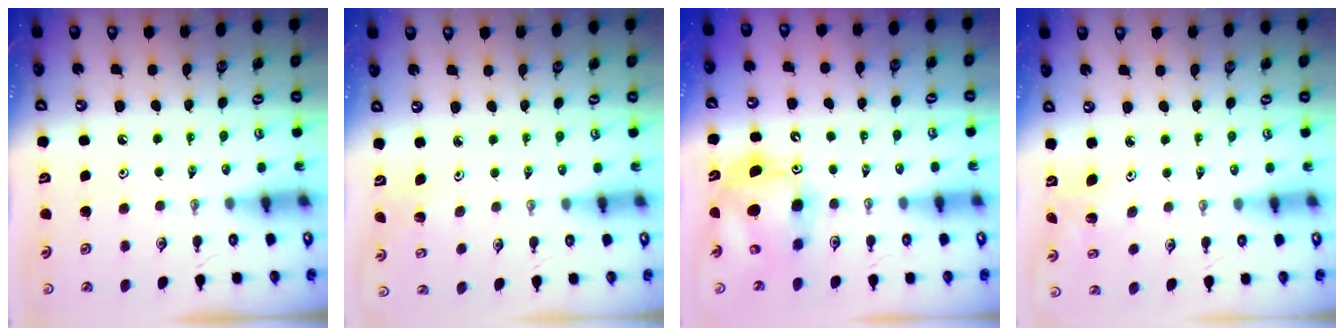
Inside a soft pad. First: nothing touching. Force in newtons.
{"total": 1.4, "press": 1.4, "slide": 0.1}
{"total": 12.7, "press": 12.4, "slide": 2.3}
{"total": 3.1, "press": 3.1, "slide": 0.2}